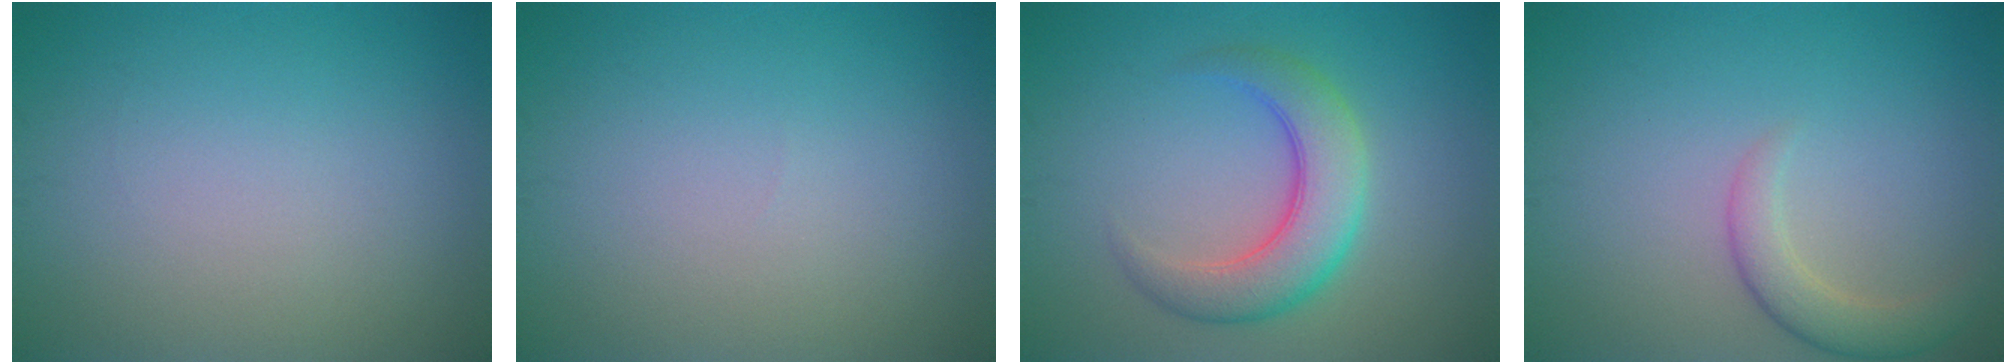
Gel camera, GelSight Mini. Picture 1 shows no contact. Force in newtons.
{"total": 0.0}
{"total": 5.2, "press": 5.2, "slide": 0.3}
{"total": 2.7, "press": 2.7, "slide": 0.2}